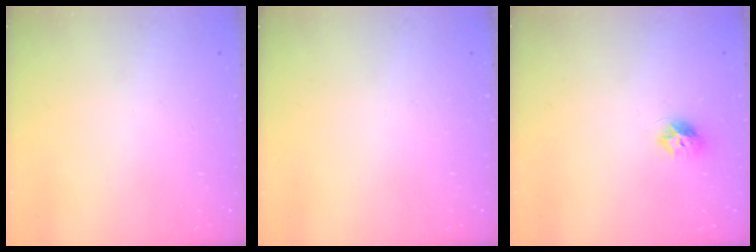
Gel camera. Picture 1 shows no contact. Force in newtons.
{"total": 0.0}
{"total": 7.6, "press": 7.6, "slide": 0.2}